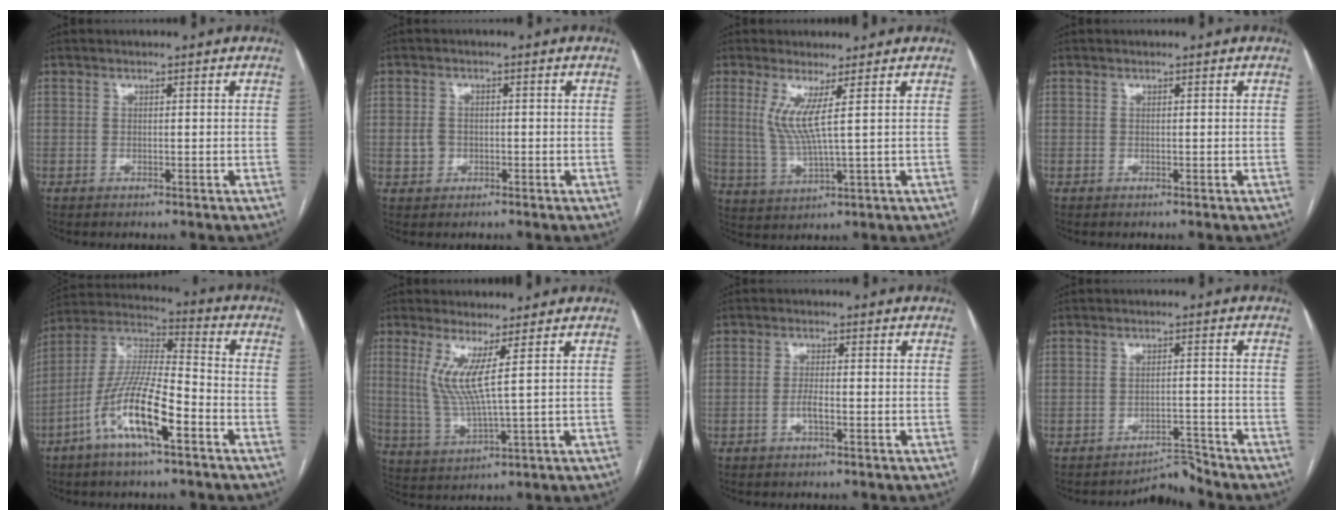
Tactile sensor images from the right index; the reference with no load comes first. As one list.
[{"total": 2.4, "force": [-0.6, 2.1, 1.0], "torque": [-0.018, 0.009, -0.006]}, {"total": 6.0, "force": [1.9, -0.4, 5.6], "torque": [-0.122, -0.009, 0.045]}, {"total": 0.0}, {"total": 14.0, "force": [-6.4, 2.5, 12.2], "torque": [-0.245, 0.000, -0.122]}, {"total": 6.8, "force": [2.3, -0.4, 6.4], "torque": [-0.139, -0.014, 0.054]}, {"total": 2.3, "force": [-0.8, 0.4, 2.1], "torque": [-0.042, 0.001, -0.017]}, {"total": 3.4, "force": [-3.3, -0.5, -1.0], "torque": [0.023, 0.004, -0.047]}]